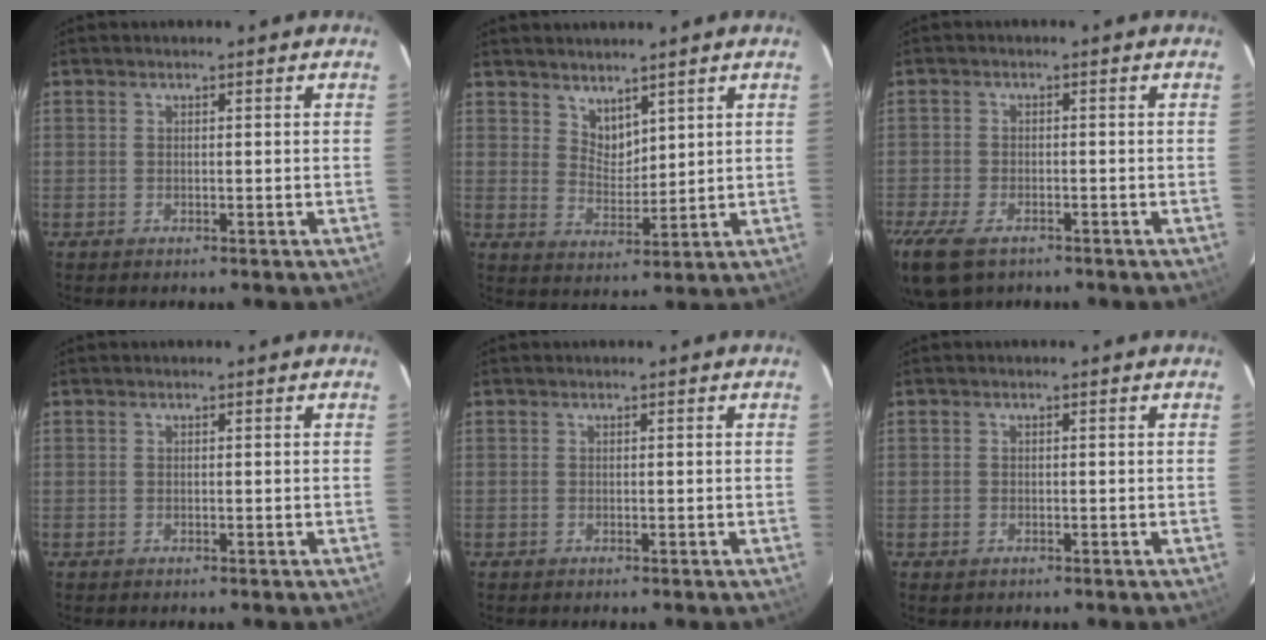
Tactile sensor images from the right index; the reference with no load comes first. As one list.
[{"total": 4.6, "force": [3.8, 2.2, 1.4], "torque": [-0.017, -0.005, 0.072]}, {"total": 9.7, "force": [-6.4, 4.8, 5.4], "torque": [-0.146, -0.033, -0.120]}, {"total": 0.0}, {"total": 0.0}, {"total": 0.8, "force": [-0.4, 0.6, 0.3], "torque": [-0.002, -0.001, -0.006]}]